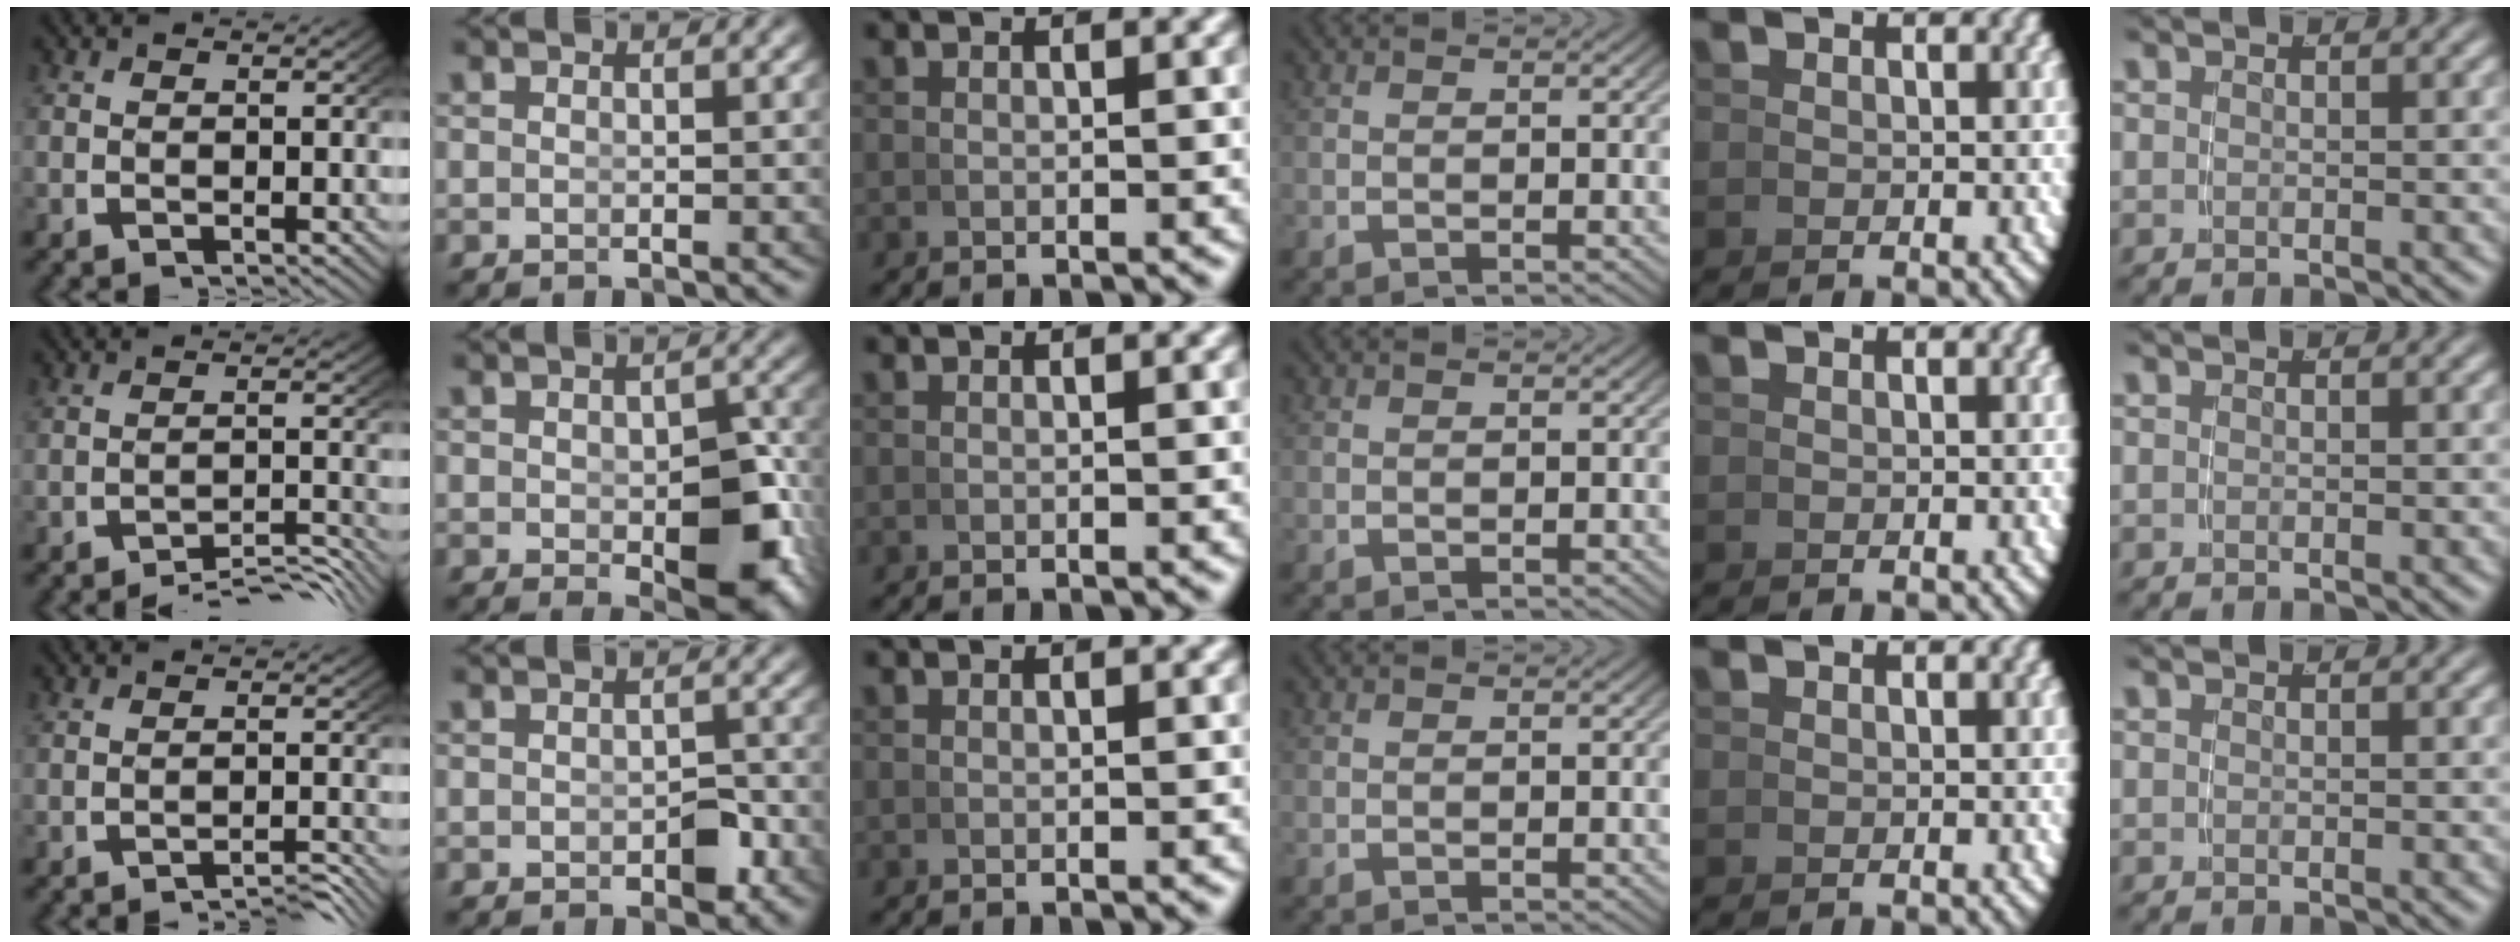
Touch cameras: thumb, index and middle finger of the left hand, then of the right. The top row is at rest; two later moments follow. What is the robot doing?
{"motion": "grasp_and_lifting", "object": "pen"}